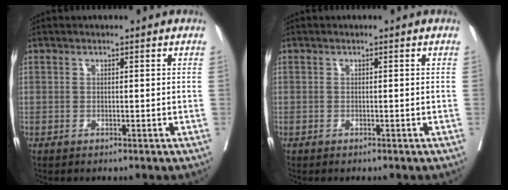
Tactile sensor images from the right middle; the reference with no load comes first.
{"total": 0.0}